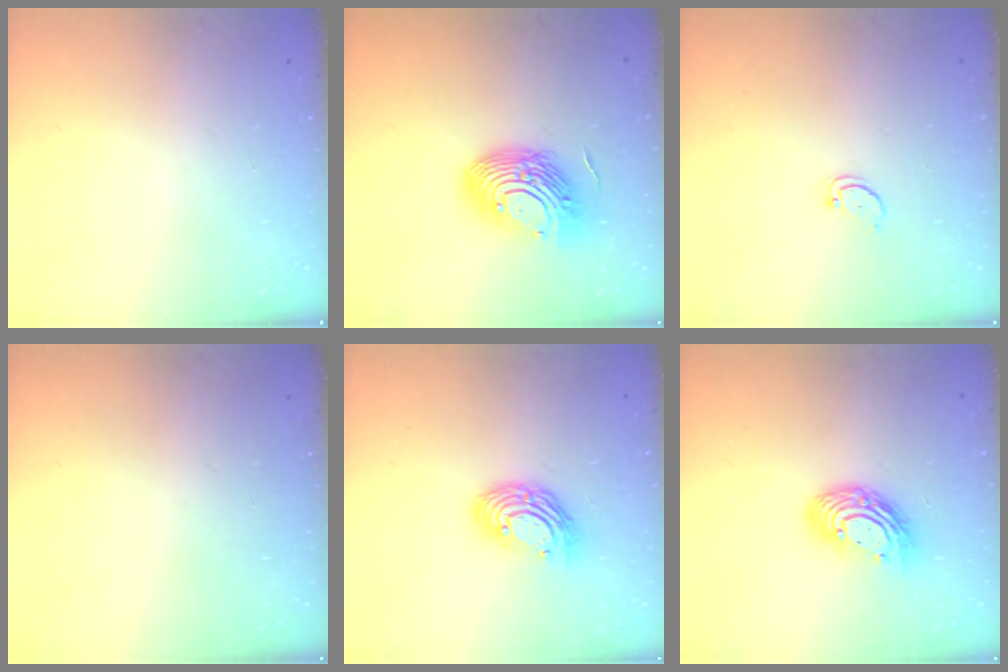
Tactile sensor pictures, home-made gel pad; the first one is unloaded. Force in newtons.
{"total": 12.7, "press": 12.3, "slide": 2.9}
{"total": 2.5, "press": 2.4, "slide": 0.4}
{"total": 0.0}
{"total": 10.9, "press": 10.9, "slide": 0.8}
{"total": 11.7, "press": 11.7, "slide": 0.9}